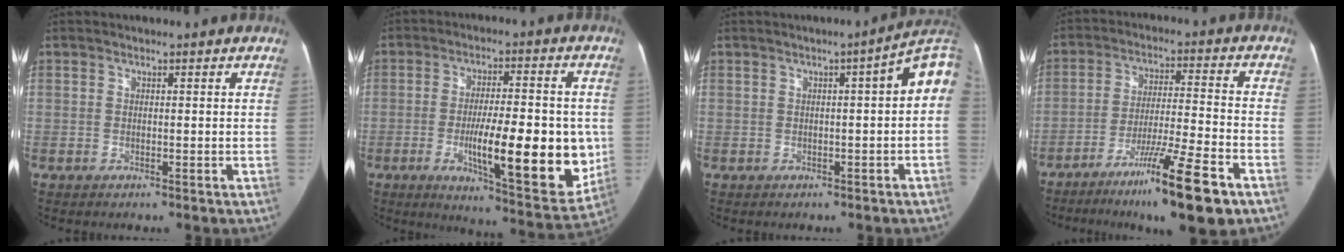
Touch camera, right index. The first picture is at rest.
{"total": 17.6, "force": [-3.1, 4.0, 16.8], "torque": [-0.229, -0.011, -0.037]}
{"total": 6.7, "force": [0.9, 0.9, 6.6], "torque": [-0.076, 0.023, 0.002]}
{"total": 14.3, "force": [-8.8, 0.1, 11.2], "torque": [-0.183, -0.031, -0.144]}